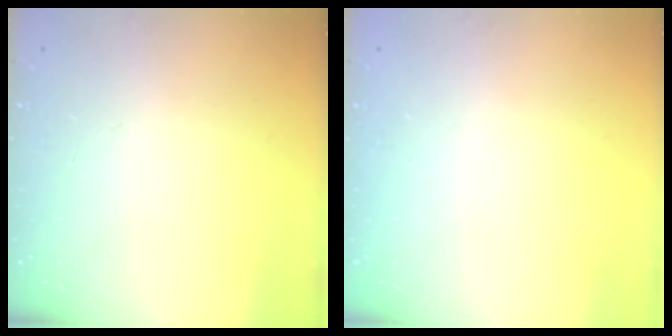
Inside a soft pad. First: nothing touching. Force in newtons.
{"total": 0.0}